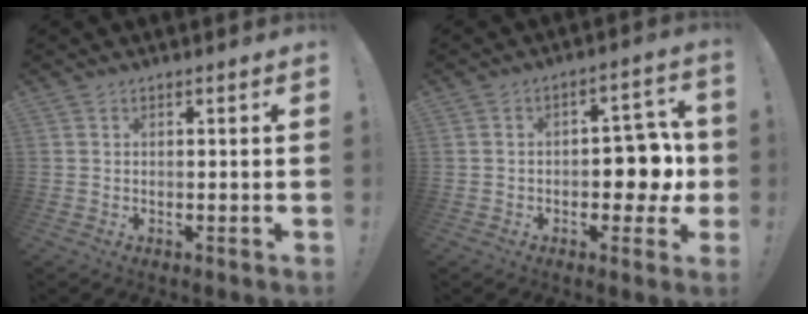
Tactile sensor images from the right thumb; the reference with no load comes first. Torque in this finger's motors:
{"motor_torque": [1.28, 1.49, 0.51, -0.51, 0.00]}